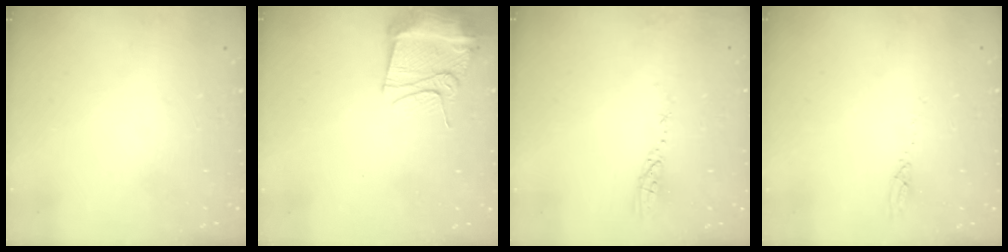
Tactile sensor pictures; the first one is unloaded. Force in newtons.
{"total": 12.1, "press": 12.0, "slide": 1.4}
{"total": 3.7, "press": 3.6, "slide": 0.3}
{"total": 2.7, "press": 2.7, "slide": 0.2}